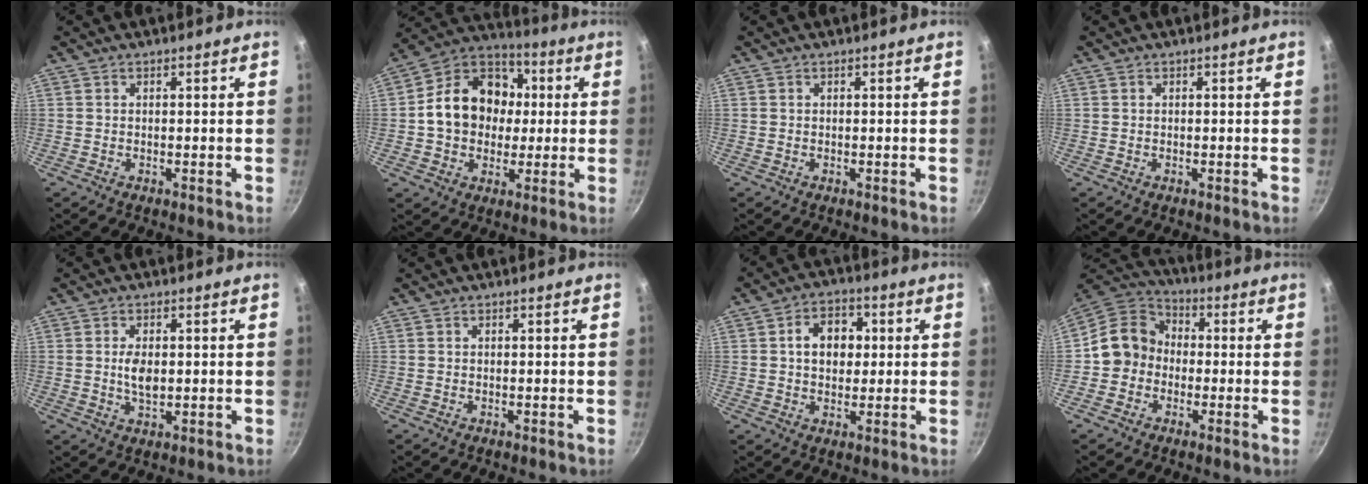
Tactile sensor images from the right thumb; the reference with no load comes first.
{"total": 16.9, "force": [1.1, 13.7, 9.8], "torque": [-0.131, 0.030, 0.005]}
{"total": 0.0}
{"total": 0.0}
{"total": 4.4, "force": [0.2, 2.5, 3.6], "torque": [-0.062, -0.003, 0.004]}
{"total": 0.0}
{"total": 8.4, "force": [1.3, 6.3, 5.5], "torque": [-0.051, 0.010, 0.012]}
{"total": 10.0, "force": [-1.2, 8.9, 4.4], "torque": [-0.041, 0.034, -0.044]}